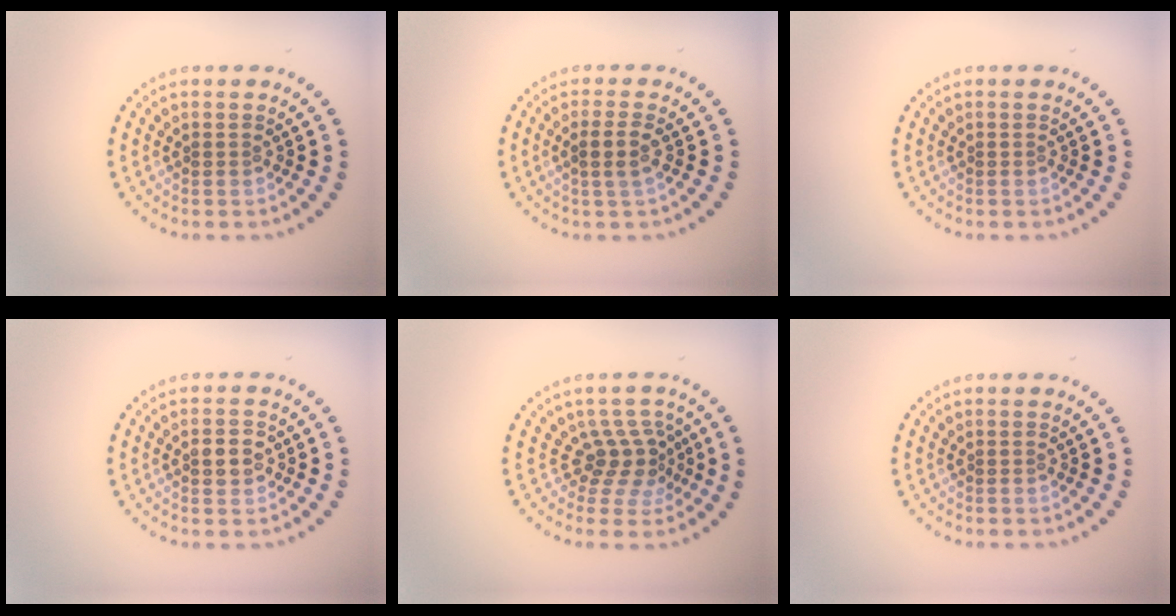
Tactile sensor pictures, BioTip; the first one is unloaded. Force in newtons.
{"total": 1.7, "press": 1.4, "slide": 1.0}
{"total": 0.0}
{"total": 2.1, "press": 2.1, "slide": 0.1}
{"total": 2.9, "press": 1.9, "slide": 2.2}
{"total": 0.0}